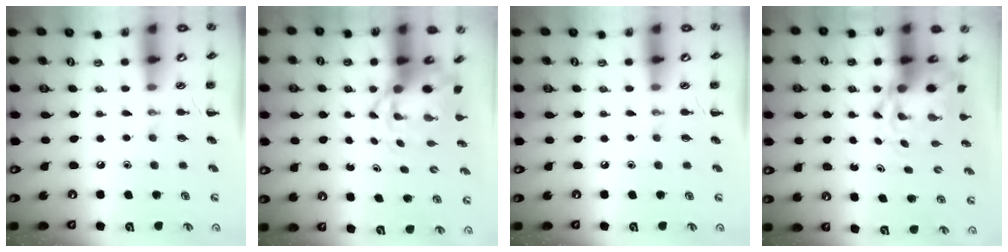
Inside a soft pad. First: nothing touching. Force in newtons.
{"total": 4.5, "press": 4.4, "slide": 0.9}
{"total": 0.0}
{"total": 4.6, "press": 4.5, "slide": 1.1}